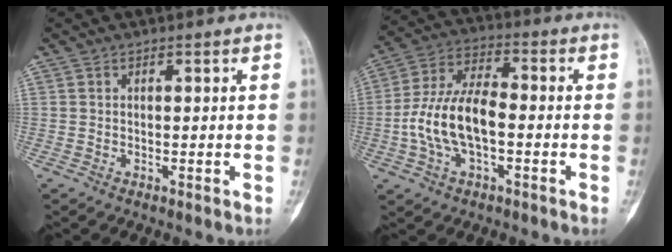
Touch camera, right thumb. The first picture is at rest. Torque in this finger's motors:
{"motor_torque": [0.45, 0.48, 0.91, -0.83, 0.08]}